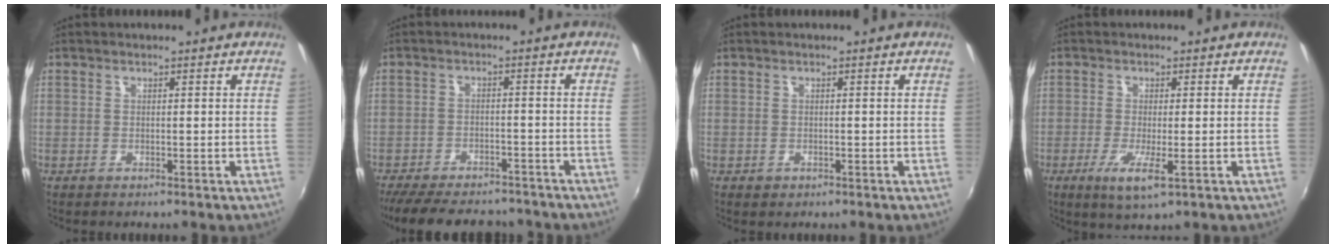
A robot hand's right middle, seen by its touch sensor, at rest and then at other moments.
{"total": 17.3, "force": [-14.4, 6.0, 7.4], "torque": [-0.162, -0.014, -0.205]}
{"total": 0.9, "force": [-0.5, 0.7, 0.3], "torque": [-0.005, -0.004, -0.007]}
{"total": 5.2, "force": [-2.0, 0.7, 4.8], "torque": [-0.101, -0.017, -0.036]}